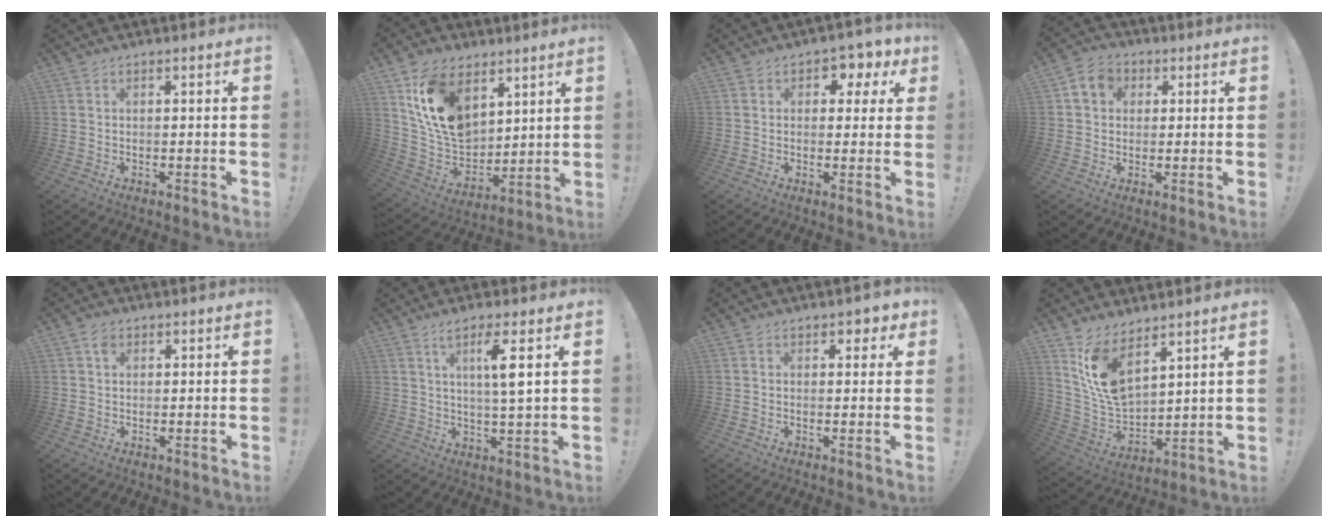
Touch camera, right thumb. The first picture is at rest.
{"total": 17.3, "force": [8.7, 11.4, 9.7], "torque": [-0.178, -0.048, 0.166]}
{"total": 4.8, "force": [1.9, 3.8, 2.3], "torque": [-0.012, -0.020, 0.029]}
{"total": 6.7, "force": [1.9, 5.6, 3.1], "torque": [-0.044, 0.007, 0.037]}
{"total": 2.2, "force": [1.2, 1.5, 1.1], "torque": [-0.006, -0.005, 0.019]}
{"total": 7.2, "force": [2.5, 0.0, 6.8], "torque": [-0.114, -0.007, 0.031]}
{"total": 2.7, "force": [1.4, 1.8, 1.4], "torque": [0.009, -0.011, 0.017]}
{"total": 12.9, "force": [8.7, 6.2, 7.3], "torque": [-0.141, -0.061, 0.169]}